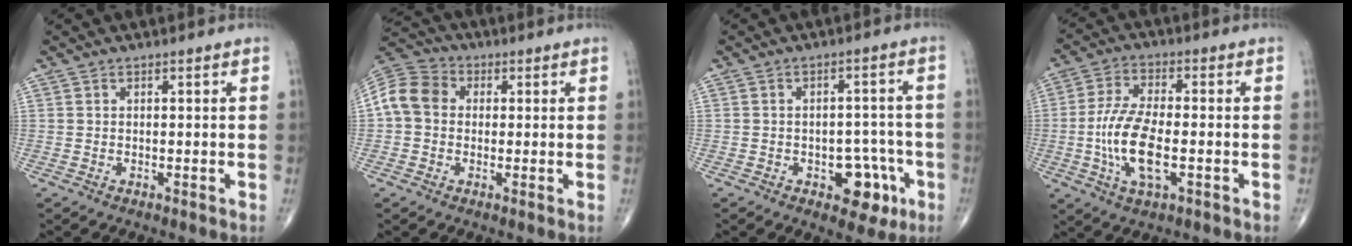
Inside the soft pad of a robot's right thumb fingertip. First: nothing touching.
{"total": 9.2, "force": [0.5, 7.6, 5.2], "torque": [-0.092, 0.028, -0.002]}
{"total": 8.0, "force": [-3.4, 4.9, 5.4], "torque": [-0.032, 0.029, -0.038]}
{"total": 11.7, "force": [-2.3, 4.8, 10.4], "torque": [-0.216, 0.007, -0.044]}